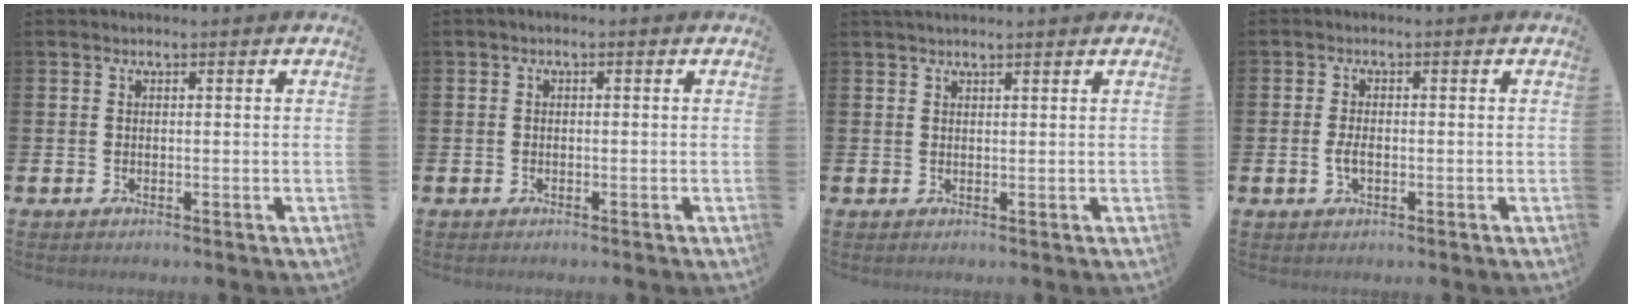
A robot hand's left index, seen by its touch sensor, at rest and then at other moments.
{"total": 0.5, "force": [-0.5, 0.1, 0.2], "torque": [-0.010, 0.000, -0.008]}
{"total": 1.3, "force": [1.2, 0.0, 0.4], "torque": [0.002, -0.002, 0.020]}
{"total": 2.2, "force": [-0.4, 1.2, 1.8], "torque": [-0.030, 0.001, -0.009]}